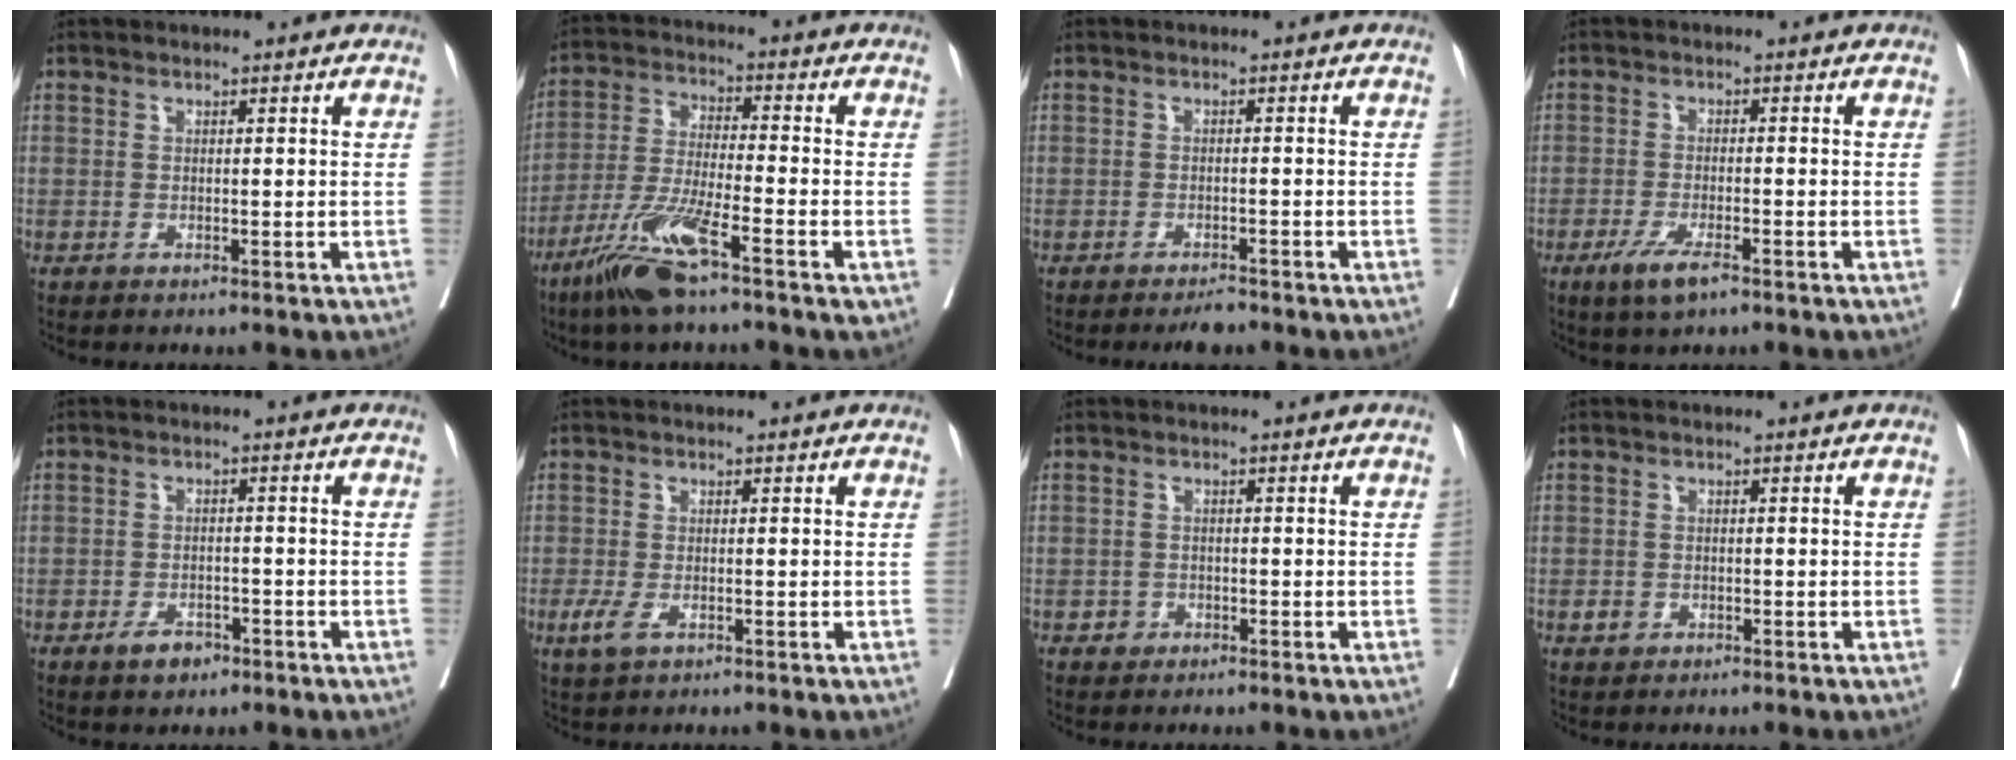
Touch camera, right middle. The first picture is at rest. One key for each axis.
{"total": 10.7, "fx": -6.5, "fy": 0.8, "fz": 8.4, "tx": -0.174, "ty": -0.024, "tz": -0.127}
{"total": 2.1, "fx": -1.8, "fy": 0.3, "fz": 0.9, "tx": -0.018, "ty": -0.003, "tz": -0.027}
{"total": 4.5, "fx": -2.8, "fy": 1.0, "fz": 3.4, "tx": -0.073, "ty": -0.008, "tz": -0.047}
{"total": 3.3, "fx": -2.2, "fy": 1.7, "fz": 1.7, "tx": -0.031, "ty": 0.002, "tz": -0.029}
{"total": 2.9, "fx": -1.2, "fy": 1.3, "fz": 2.3, "tx": -0.055, "ty": -0.004, "tz": -0.021}
{"total": 1.5, "fx": -0.8, "fy": 1.2, "fz": 0.2, "tx": 0.000, "ty": 0.006, "tz": -0.013}
{"total": 1.4, "fx": -0.7, "fy": 1.2, "fz": 0.5, "tx": -0.006, "ty": 0.005, "tz": -0.007}